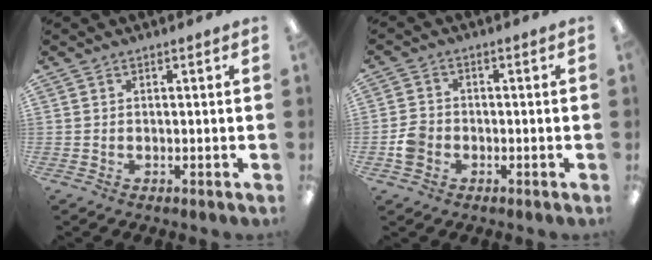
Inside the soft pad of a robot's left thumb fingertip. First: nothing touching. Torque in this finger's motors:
{"motor_torque": [-0.14, 0.18, 0.17, -0.17, 0.09]}